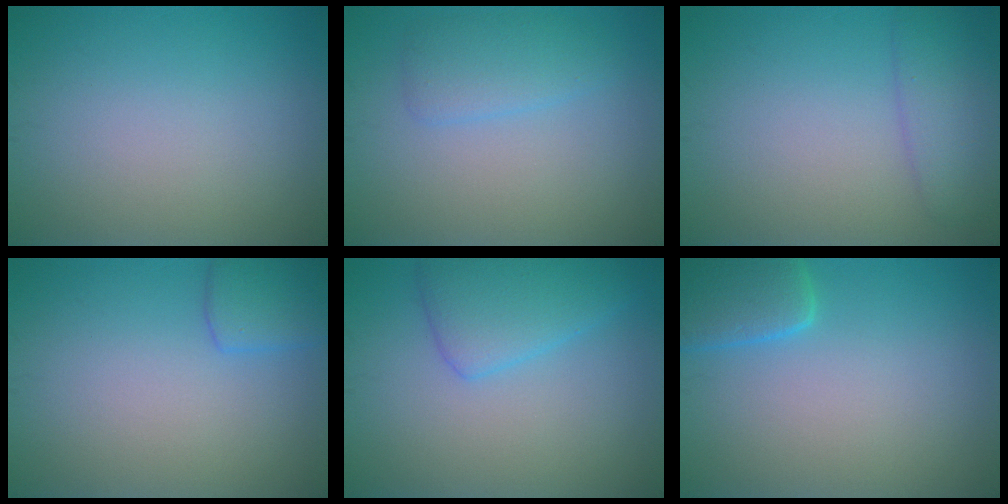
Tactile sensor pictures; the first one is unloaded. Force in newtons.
{"total": 2.5, "press": 2.5, "slide": 0.1}
{"total": 2.8, "press": 2.8, "slide": 0.1}
{"total": 2.6, "press": 2.6, "slide": 0.1}
{"total": 4.0, "press": 4.0, "slide": 0.1}
{"total": 3.9, "press": 3.9, "slide": 0.4}